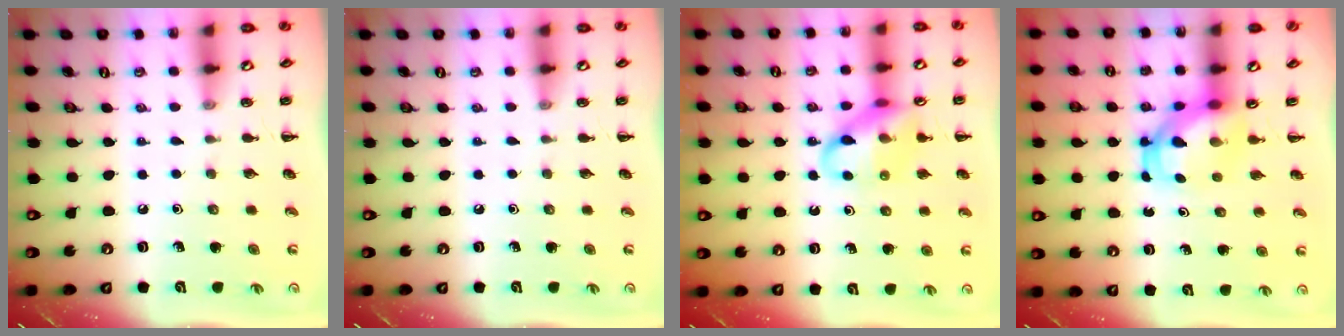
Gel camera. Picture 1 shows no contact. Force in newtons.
{"total": 0.0}
{"total": 14.1, "press": 14.0, "slide": 1.8}
{"total": 4.9, "press": 4.8, "slide": 0.8}